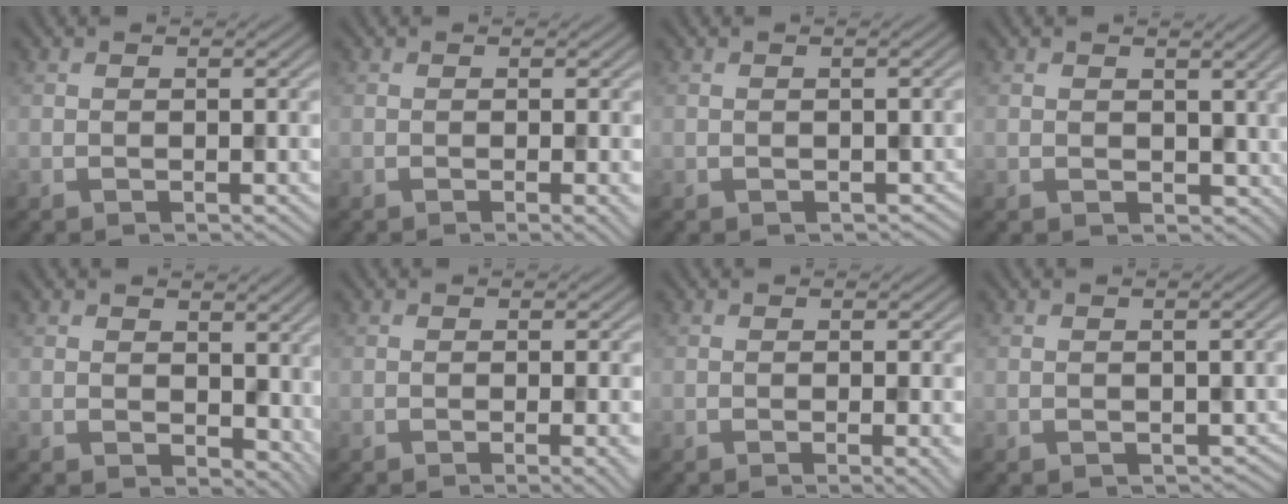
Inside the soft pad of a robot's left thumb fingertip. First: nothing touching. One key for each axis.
{"total": 1.2, "fx": -0.3, "fy": 0.1, "fz": 1.2, "tx": -0.020, "ty": -0.003, "tz": -0.007}
{"total": 0.9, "fx": -0.3, "fy": 0.8, "fz": 0.4, "tx": -0.012, "ty": -0.010, "tz": -0.004}
{"total": 3.2, "fx": 0.6, "fy": 2.6, "fz": 1.8, "tx": -0.043, "ty": -0.010, "tz": 0.010}
{"total": 5.0, "fx": 1.5, "fy": 3.5, "fz": 3.2, "tx": -0.060, "ty": -0.015, "tz": 0.031}
{"total": 2.1, "fx": -0.6, "fy": 0.4, "fz": 2.0, "tx": -0.027, "ty": 0.001, "tz": -0.013}
{"total": 1.7, "fx": -0.4, "fy": 0.2, "fz": 1.6, "tx": -0.024, "ty": -0.001, "tz": -0.009}
{"total": 1.6, "fx": -0.5, "fy": 1.3, "fz": 0.7, "tx": -0.018, "ty": -0.013, "tz": -0.007}